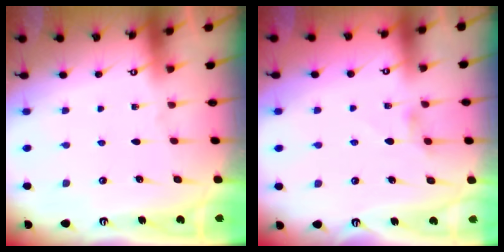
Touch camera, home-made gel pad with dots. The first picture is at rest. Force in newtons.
{"total": 2.0, "press": 2.0, "slide": 0.4}